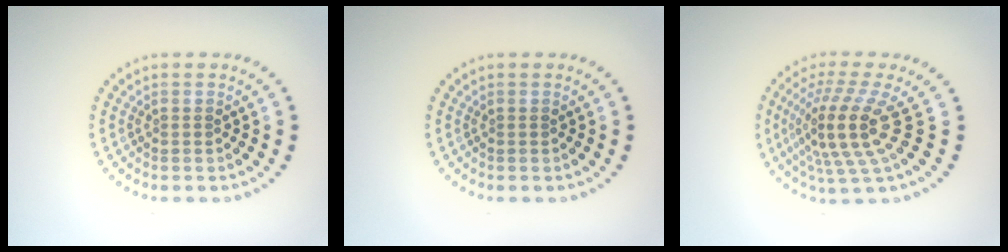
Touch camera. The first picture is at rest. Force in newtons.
{"total": 0.0}
{"total": 5.2, "press": 3.8, "slide": 3.6}